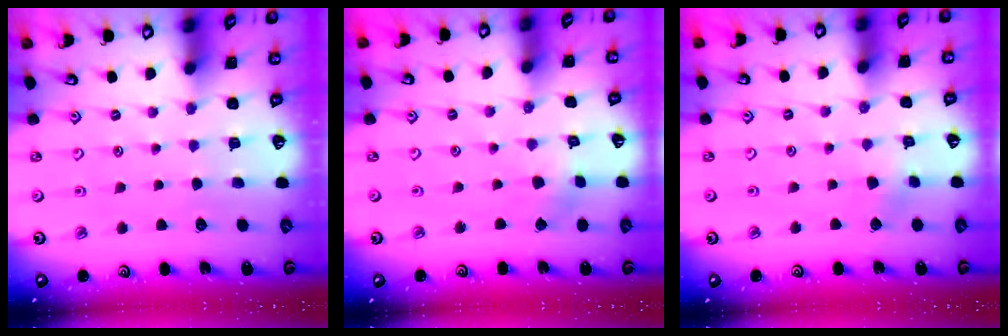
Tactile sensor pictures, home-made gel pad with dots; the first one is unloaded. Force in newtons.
{"total": 2.1, "press": 2.1, "slide": 0.1}
{"total": 2.9, "press": 2.9, "slide": 0.3}